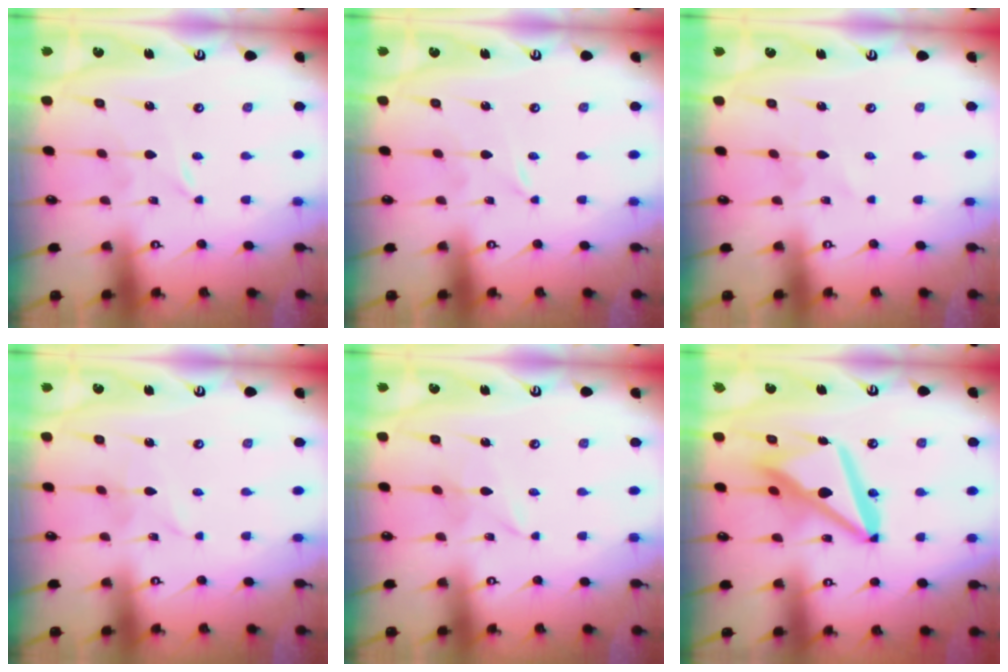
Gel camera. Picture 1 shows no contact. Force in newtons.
{"total": 0.0}
{"total": 1.4, "press": 1.4, "slide": 0.1}
{"total": 1.4, "press": 1.4, "slide": 0.0}
{"total": 1.6, "press": 1.5, "slide": 0.2}
{"total": 15.2, "press": 15.1, "slide": 1.7}